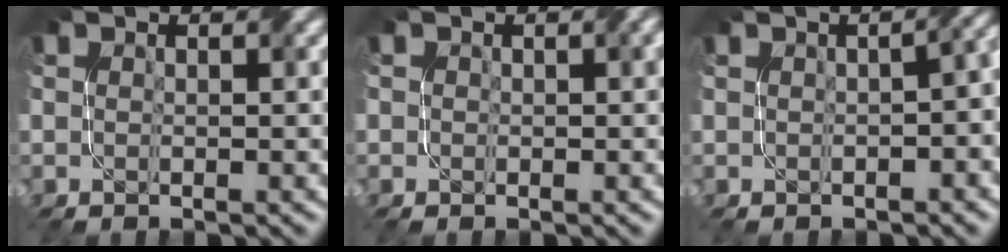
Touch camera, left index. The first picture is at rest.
{"total": 0.8, "force": [0.1, 0.6, 0.6], "torque": [-0.003, 0.004, 0.004]}
{"total": 5.7, "force": [0.0, 2.8, 4.9], "torque": [-0.020, 0.014, -0.001]}